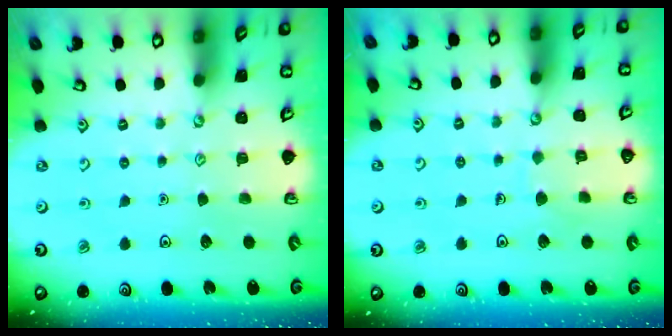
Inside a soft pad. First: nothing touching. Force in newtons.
{"total": 4.3, "press": 4.3, "slide": 0.3}